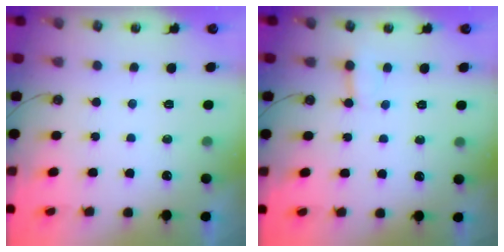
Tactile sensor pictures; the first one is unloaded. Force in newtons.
{"total": 1.9, "press": 1.9, "slide": 0.1}